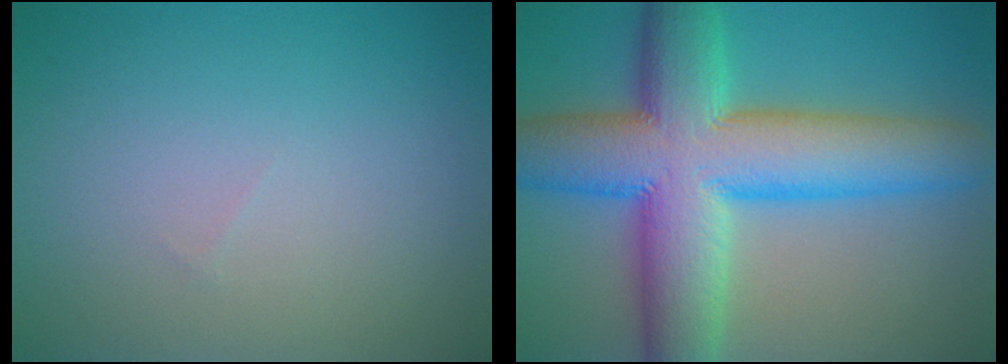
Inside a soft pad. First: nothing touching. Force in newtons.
{"total": 13.3, "press": 13.3, "slide": 0.3}